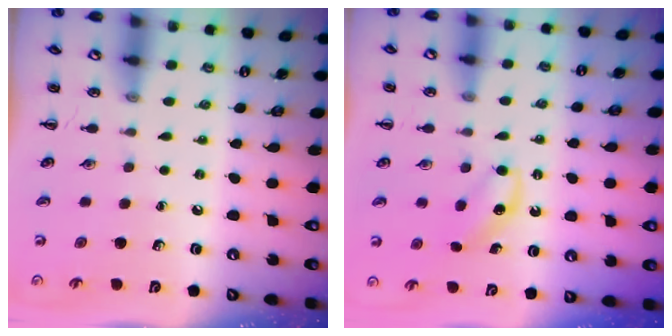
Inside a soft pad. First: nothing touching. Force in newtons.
{"total": 5.1, "press": 4.8, "slide": 1.4}